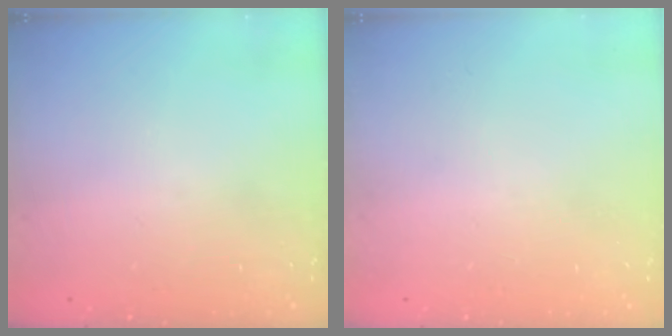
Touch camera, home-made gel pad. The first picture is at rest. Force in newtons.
{"total": 0.0}